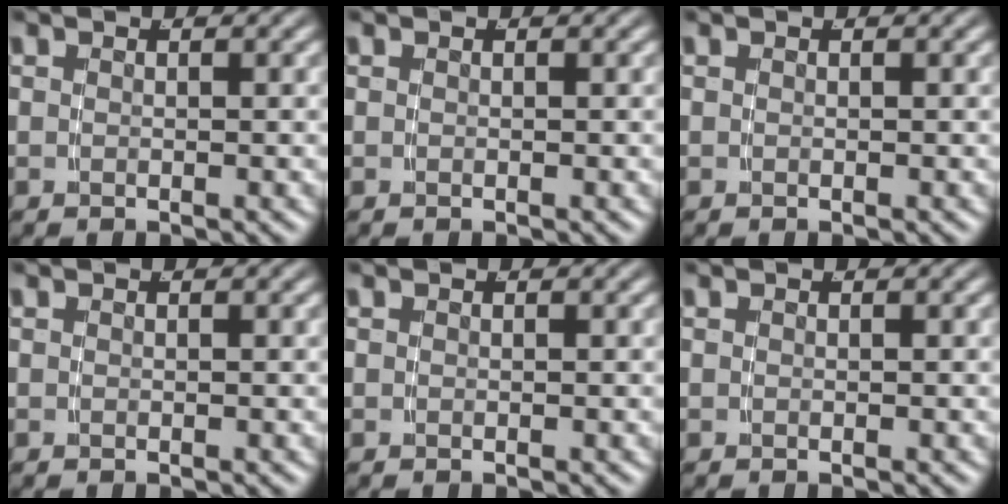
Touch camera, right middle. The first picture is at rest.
{"total": 0.0}
{"total": 0.0}
{"total": 0.0}
{"total": 0.0}
{"total": 0.0}